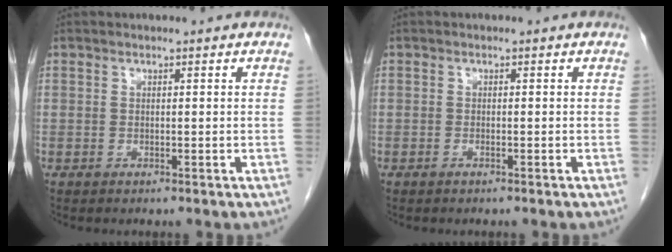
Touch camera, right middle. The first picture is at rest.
{"total": 0.6, "force": [-0.4, 0.0, 0.4], "torque": [-0.013, -0.001, -0.007]}